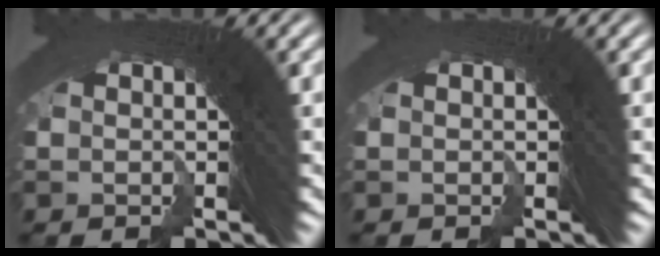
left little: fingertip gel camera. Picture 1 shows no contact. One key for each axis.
{"total": 0.0}